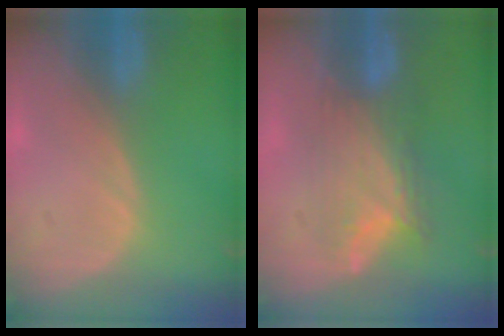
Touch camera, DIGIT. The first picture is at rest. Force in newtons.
{"total": 6.9, "press": 6.6, "slide": 2.2}